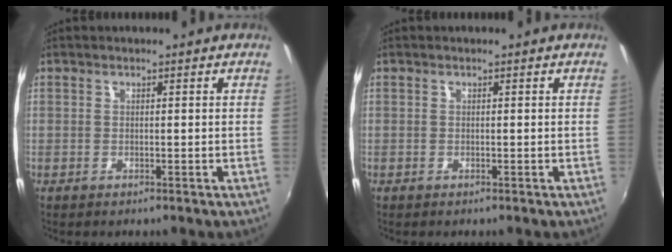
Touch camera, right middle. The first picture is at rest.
{"total": 0.0}